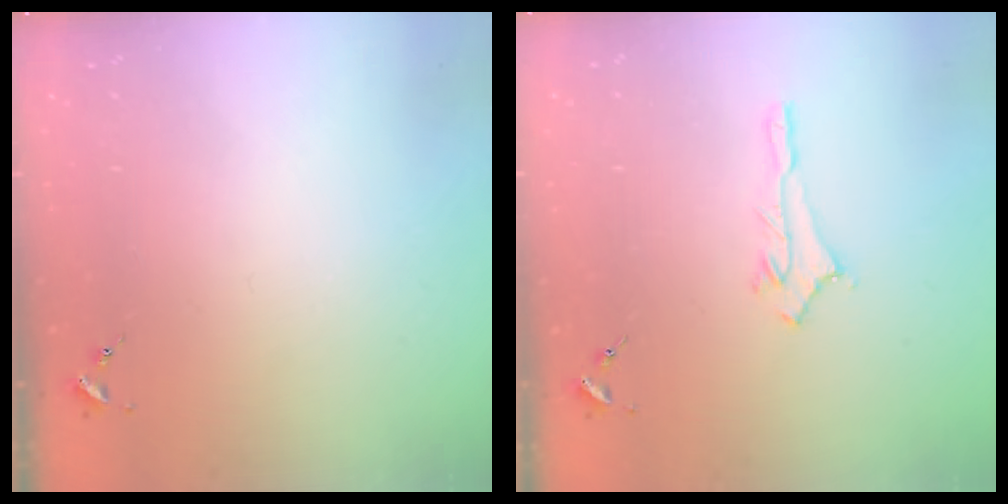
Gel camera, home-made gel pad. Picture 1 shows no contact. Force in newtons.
{"total": 2.9, "press": 2.9, "slide": 0.3}